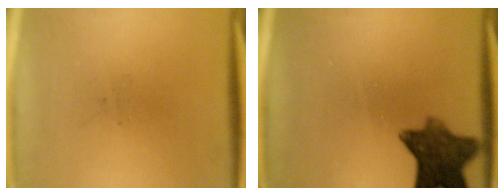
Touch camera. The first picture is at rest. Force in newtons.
{"total": 9.2}